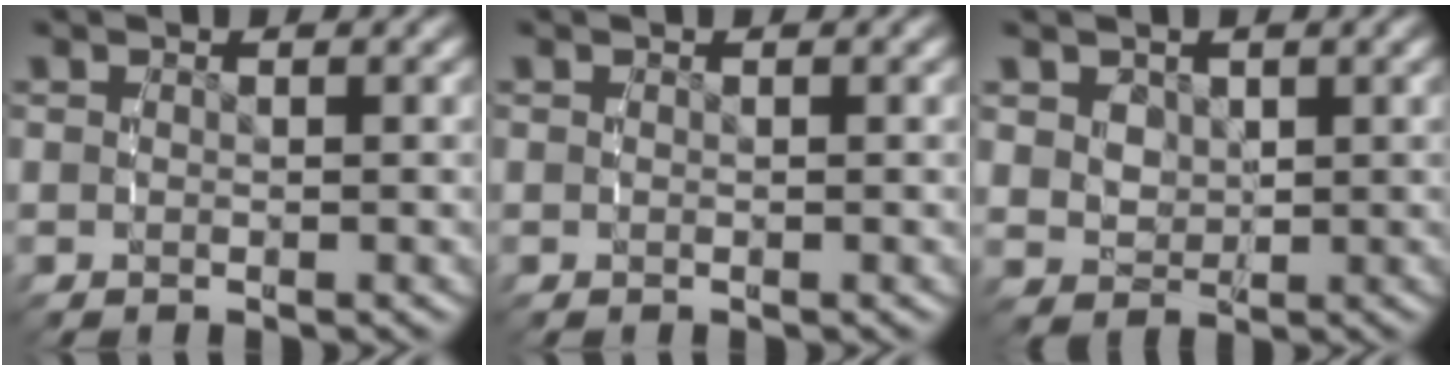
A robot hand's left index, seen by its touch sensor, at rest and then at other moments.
{"total": 0.0}
{"total": 4.1, "force": [1.4, 3.3, 1.9], "torque": [-0.055, -0.021, 0.038]}